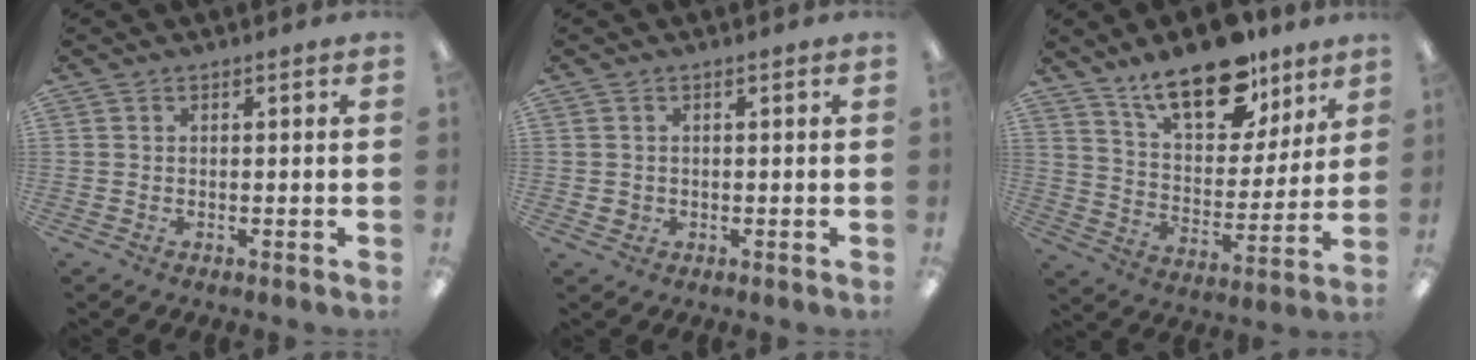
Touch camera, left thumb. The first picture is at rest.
{"total": 1.3, "force": [0.0, 1.3, 0.2], "torque": [-0.006, 0.004, -0.003]}
{"total": 19.1, "force": [13.4, 8.7, 10.4], "torque": [-0.166, -0.075, 0.232]}